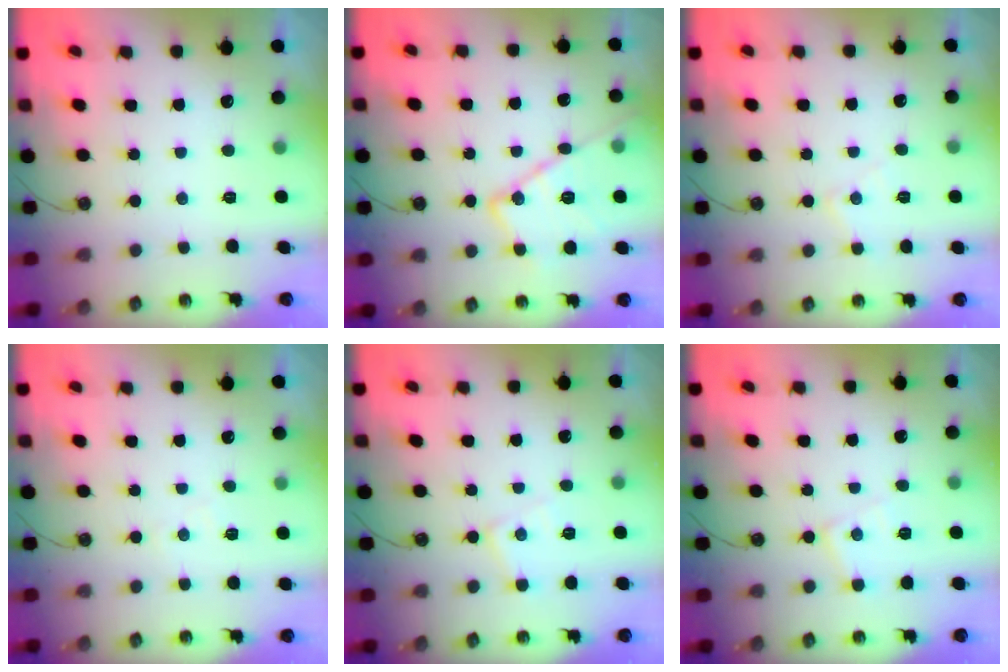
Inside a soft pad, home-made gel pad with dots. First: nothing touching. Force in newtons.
{"total": 18.5, "press": 18.4, "slide": 1.7}
{"total": 5.6, "press": 5.6, "slide": 0.2}
{"total": 4.7, "press": 4.6, "slide": 0.7}
{"total": 7.1, "press": 7.1, "slide": 0.5}
{"total": 7.1, "press": 7.1, "slide": 0.5}